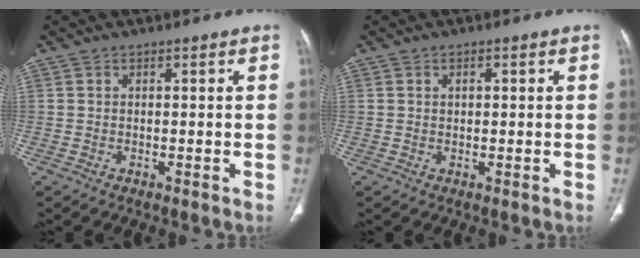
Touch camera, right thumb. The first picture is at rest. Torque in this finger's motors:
{"motor_torque": [0.15, -0.17, -0.02, -0.07, 0.08]}